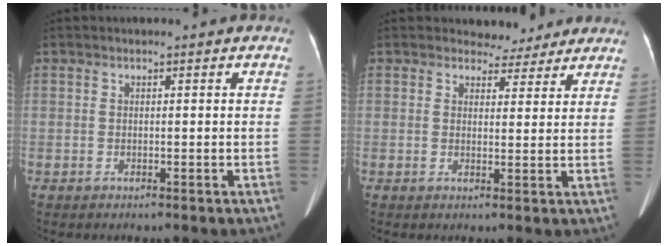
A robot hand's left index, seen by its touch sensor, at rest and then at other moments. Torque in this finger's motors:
{"motor_torque": [0.20, -0.26, -0.01, 0.00]}